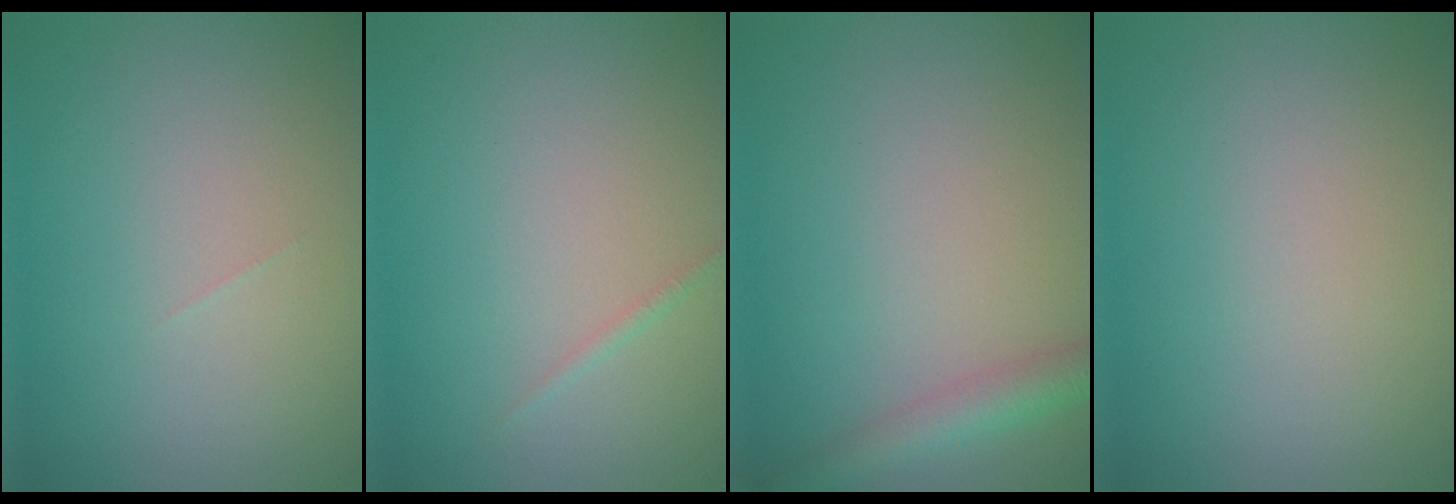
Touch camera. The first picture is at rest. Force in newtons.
{"total": 0.6, "press": 0.6, "slide": 0.0}
{"total": 3.0, "press": 3.0, "slide": 0.1}
{"total": 0.0}